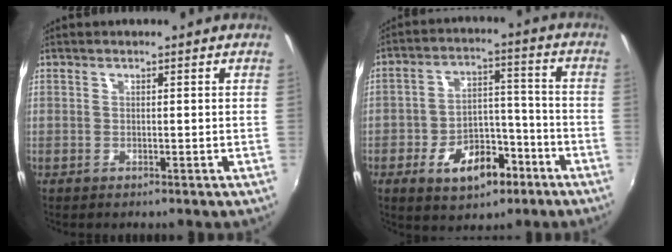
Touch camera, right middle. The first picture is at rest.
{"total": 11.3, "force": [-6.2, 6.6, 6.8], "torque": [-0.128, 0.024, -0.084]}